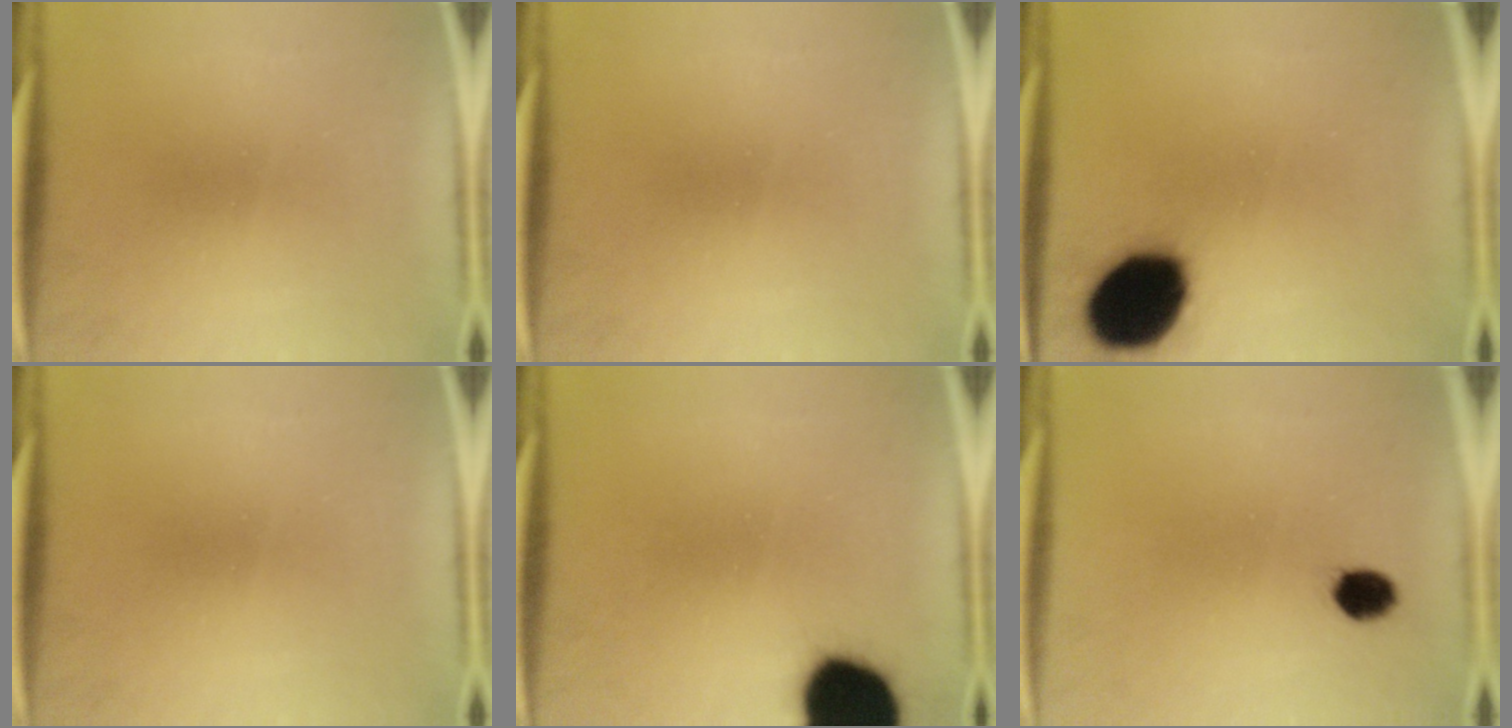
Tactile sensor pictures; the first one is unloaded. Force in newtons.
{"total": 0.0}
{"total": 18.1}
{"total": 0.0}
{"total": 18.1}
{"total": 3.7}